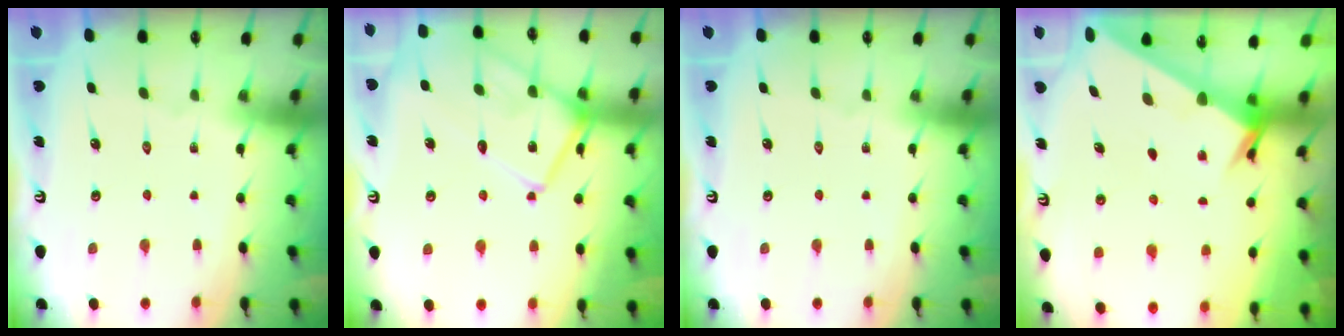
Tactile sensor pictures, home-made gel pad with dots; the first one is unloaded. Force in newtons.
{"total": 14.8, "press": 14.7, "slide": 0.9}
{"total": 0.0}
{"total": 2.8, "press": 2.8, "slide": 0.2}